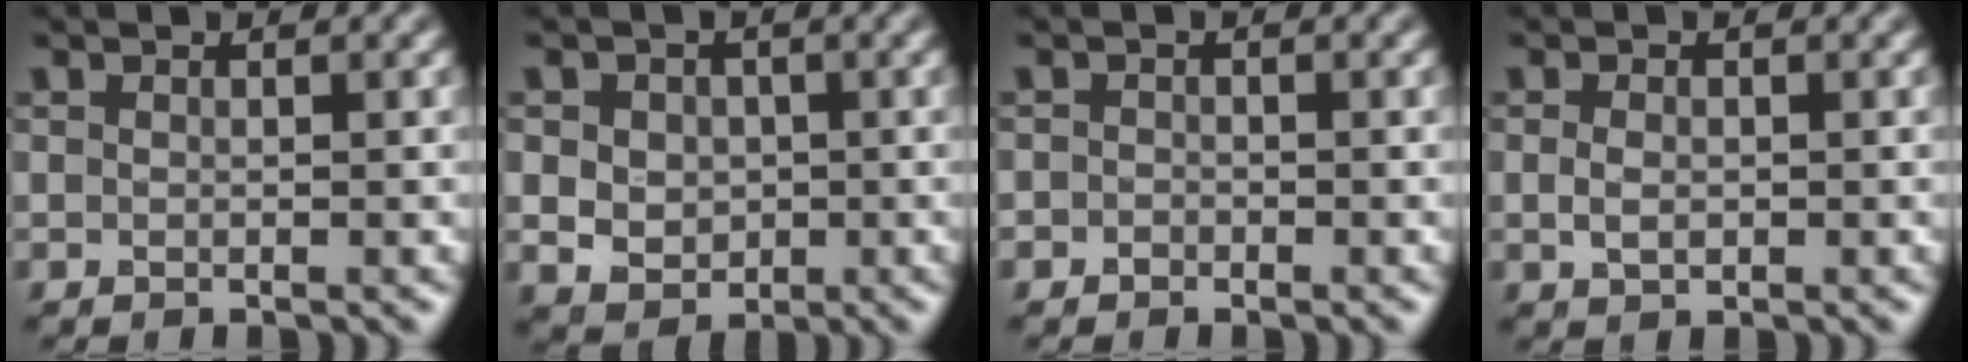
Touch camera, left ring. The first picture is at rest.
{"total": 4.5, "force": [0.2, 3.9, 2.4], "torque": [-0.042, 0.009, -0.006]}
{"total": 0.7, "force": [-0.5, 0.5, 0.1], "torque": [-0.001, -0.002, -0.008]}
{"total": 1.6, "force": [-0.1, 1.1, 1.1], "torque": [-0.025, -0.002, -0.001]}